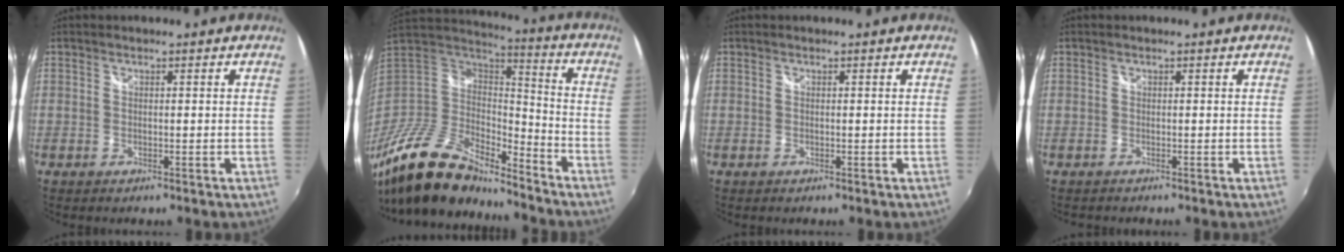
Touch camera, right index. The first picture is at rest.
{"total": 21.6, "force": [-16.5, 8.6, 10.9], "torque": [-0.239, -0.023, -0.298]}
{"total": 0.0}
{"total": 1.0, "force": [-0.6, 0.7, -0.1], "torque": [-0.003, 0.001, -0.011]}